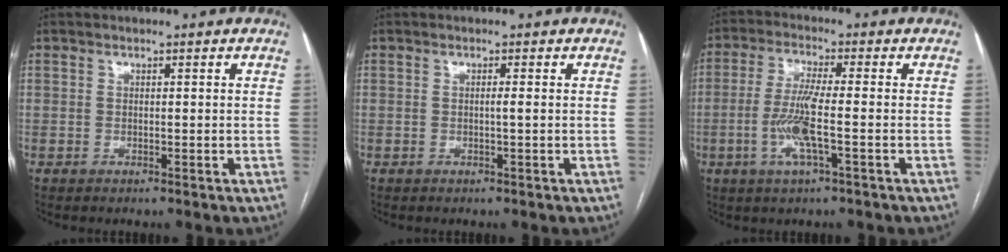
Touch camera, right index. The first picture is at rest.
{"total": 0.7, "force": [-0.1, -0.2, 0.7], "torque": [-0.008, 0.001, -0.002]}
{"total": 7.4, "force": [-1.9, 0.2, 7.2], "torque": [-0.148, -0.006, -0.041]}